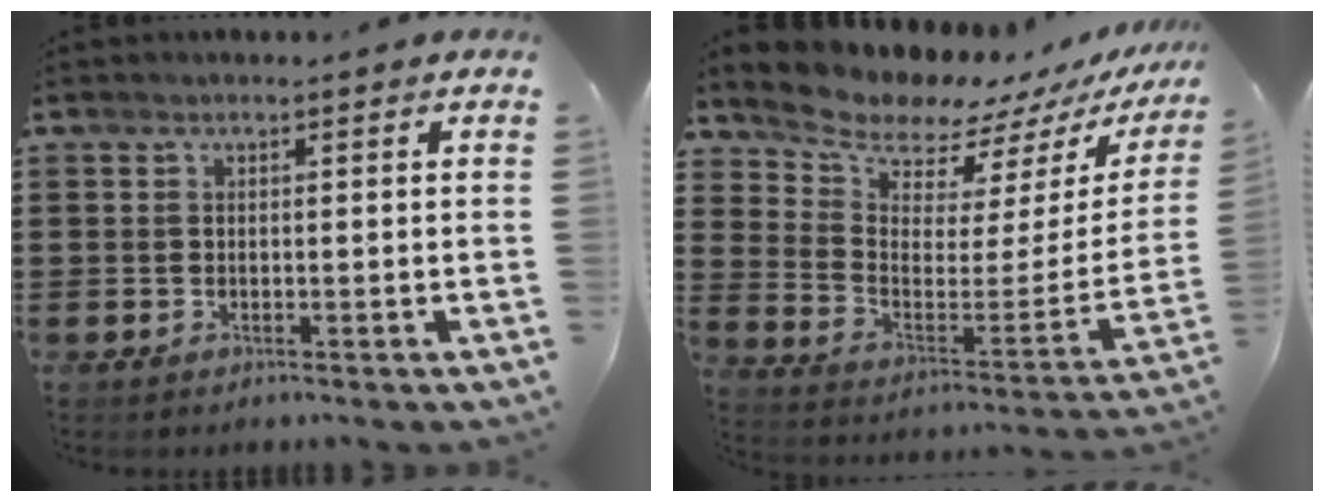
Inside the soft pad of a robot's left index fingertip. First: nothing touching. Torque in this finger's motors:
{"motor_torque": [2.14, 0.00, 1.05, 0.15]}